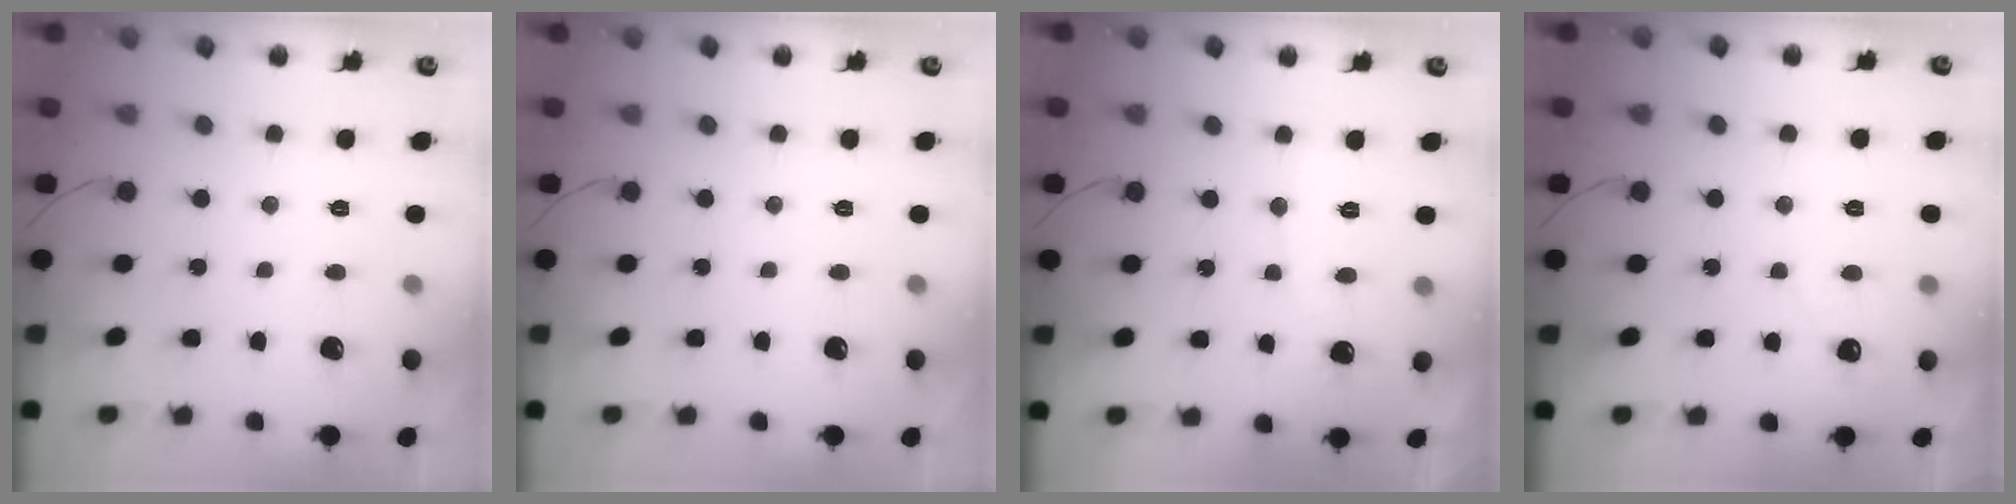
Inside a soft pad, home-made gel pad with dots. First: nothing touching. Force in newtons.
{"total": 0.0}
{"total": 3.9, "press": 3.9, "slide": 0.3}
{"total": 1.6, "press": 1.6, "slide": 0.1}